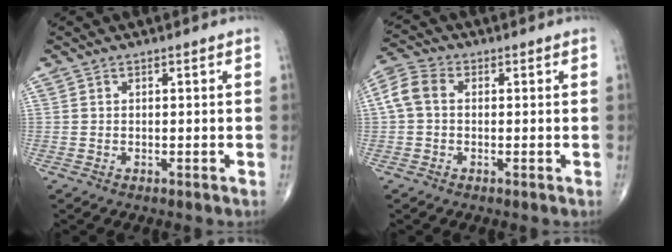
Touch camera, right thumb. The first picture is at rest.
{"total": 5.4, "force": [0.3, 3.9, 3.7], "torque": [-0.084, 0.018, -0.002]}